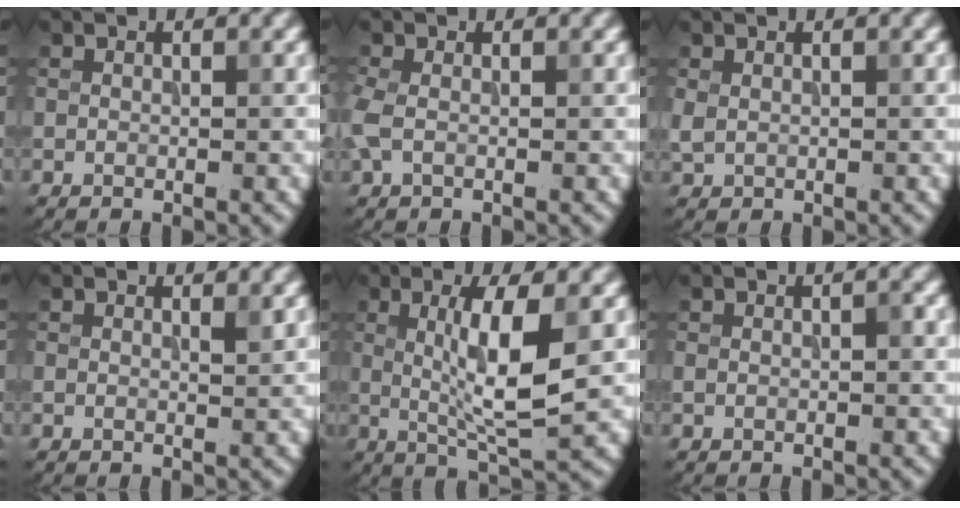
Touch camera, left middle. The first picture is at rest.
{"total": 2.0, "force": [-0.2, 1.2, 1.6], "torque": [-0.048, -0.001, -0.011]}
{"total": 0.8, "force": [0.2, 0.6, 0.5], "torque": [-0.015, -0.001, 0.007]}
{"total": 0.6, "force": [0.4, 0.1, 0.5], "torque": [-0.005, -0.003, 0.006]}
{"total": 6.3, "force": [0.7, 1.2, 6.1], "torque": [-0.111, -0.007, 0.016]}
{"total": 0.7, "force": [0.0, 0.3, 0.6], "torque": [-0.012, 0.001, 0.001]}